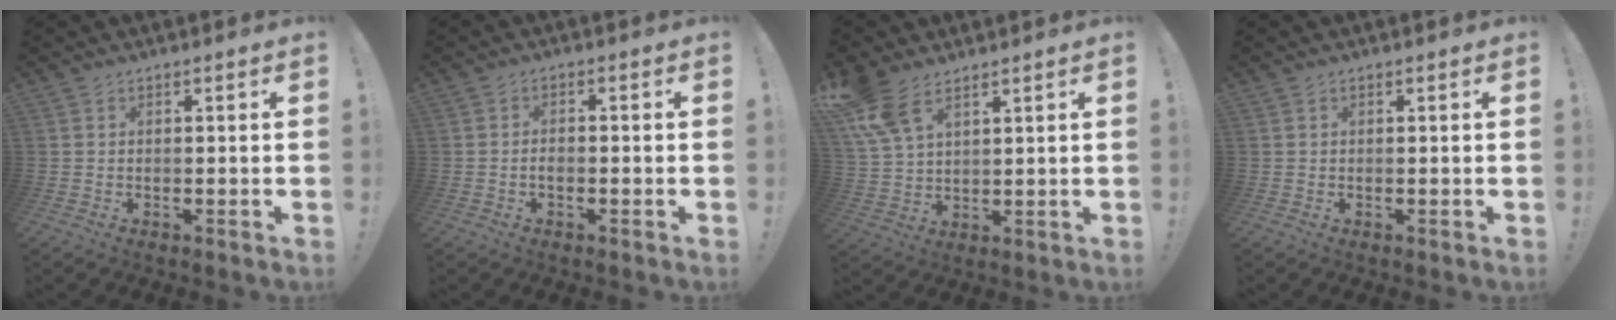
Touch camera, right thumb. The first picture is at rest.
{"total": 1.6, "force": [-0.7, 0.7, 1.2], "torque": [-0.020, 0.005, -0.013]}
{"total": 10.6, "force": [7.0, 5.5, 5.8], "torque": [-0.121, -0.028, 0.139]}
{"total": 0.0}